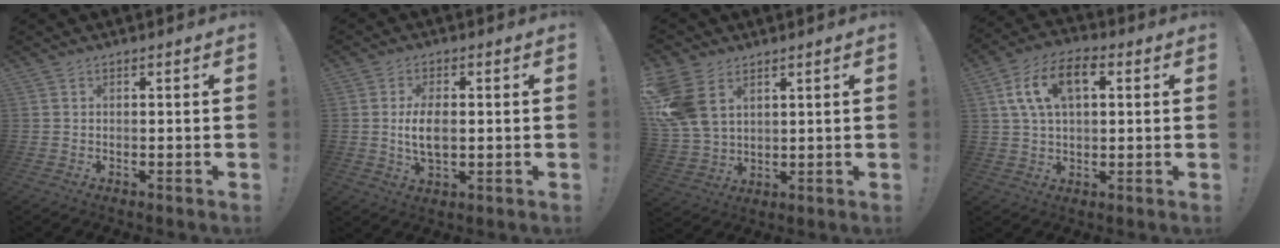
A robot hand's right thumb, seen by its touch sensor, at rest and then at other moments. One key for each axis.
{"total": 7.2, "fx": 0.1, "fy": 3.6, "fz": 6.2, "tx": -0.109, "ty": -0.008, "tz": -0.004}
{"total": 12.5, "fx": 5.0, "fy": 8.7, "fz": 7.4, "tx": -0.151, "ty": -0.019, "tz": 0.102}
{"total": 12.8, "fx": 3.8, "fy": 7.5, "fz": 9.7, "tx": -0.174, "ty": 0.006, "tz": 0.070}